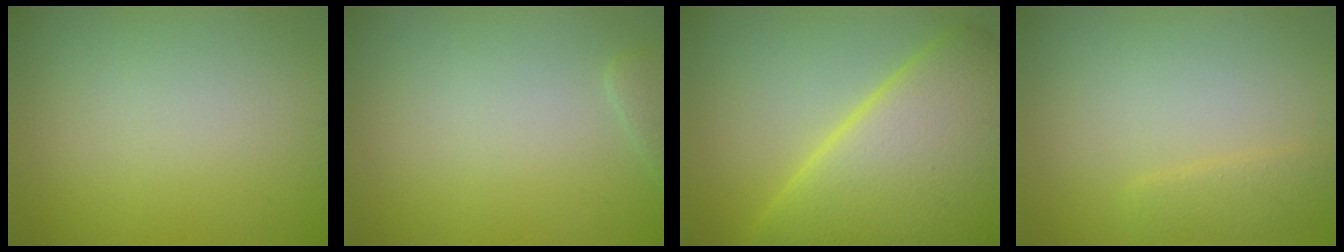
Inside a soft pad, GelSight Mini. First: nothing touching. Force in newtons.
{"total": 1.2, "press": 1.2, "slide": 0.1}
{"total": 13.6, "press": 13.6, "slide": 0.4}
{"total": 1.7, "press": 1.7, "slide": 0.1}